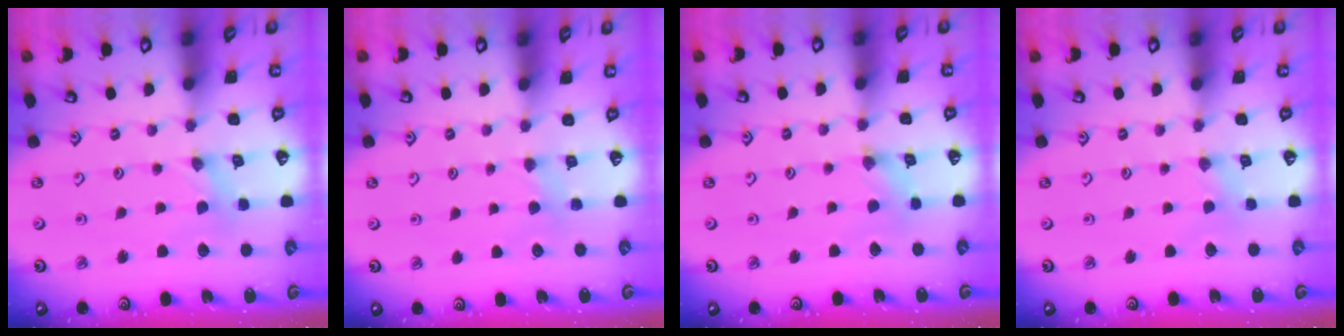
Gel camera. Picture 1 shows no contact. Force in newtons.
{"total": 1.9, "press": 1.8, "slide": 0.4}
{"total": 0.8, "press": 0.7, "slide": 0.3}
{"total": 0.9, "press": 0.8, "slide": 0.2}